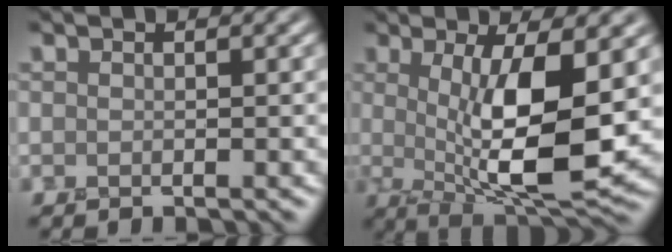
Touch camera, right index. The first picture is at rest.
{"total": 9.0, "force": [0.8, 2.5, 8.6], "torque": [-0.145, -0.017, 0.021]}